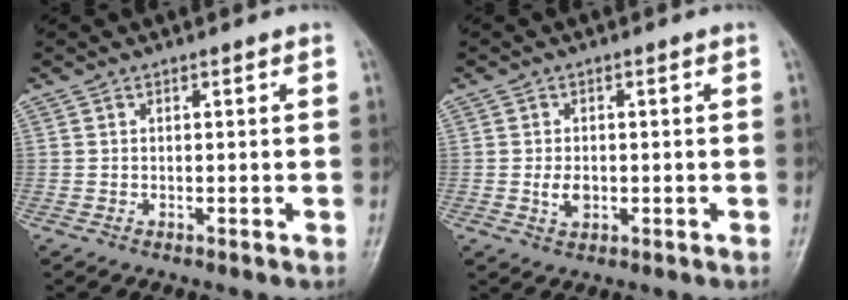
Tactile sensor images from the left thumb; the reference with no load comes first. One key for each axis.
{"total": 3.0, "fx": -0.5, "fy": 2.0, "fz": 2.2, "tx": -0.038, "ty": -0.001, "tz": -0.006}